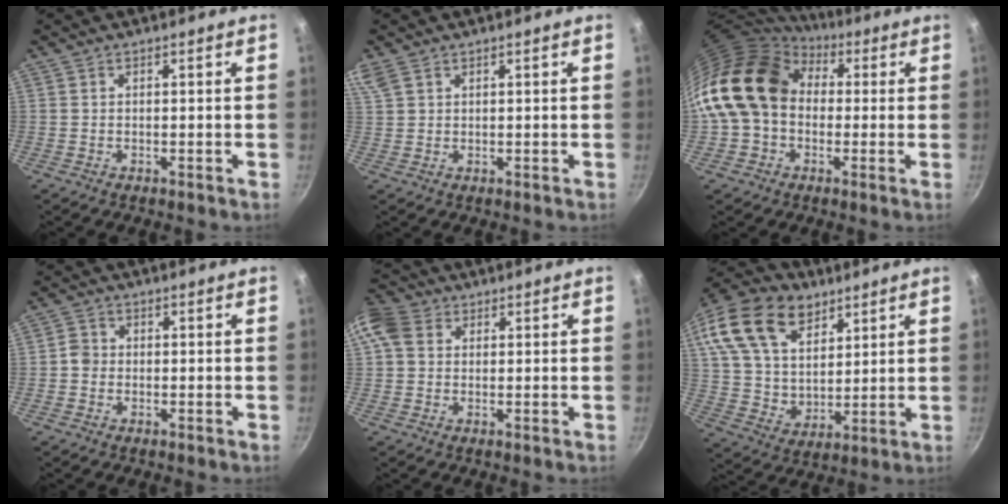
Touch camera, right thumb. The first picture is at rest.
{"total": 4.3, "force": [2.7, 2.7, 2.1], "torque": [-0.044, 0.009, 0.058]}
{"total": 16.9, "force": [2.1, 13.1, 10.4], "torque": [-0.164, 0.035, 0.025]}
{"total": 2.3, "force": [-0.5, 2.1, 0.8], "torque": [-0.004, 0.011, -0.015]}
{"total": 7.2, "force": [1.9, 5.9, 3.8], "torque": [-0.060, 0.011, 0.019]}
{"total": 23.3, "force": [12.2, 15.2, 12.8], "torque": [-0.234, -0.010, 0.223]}